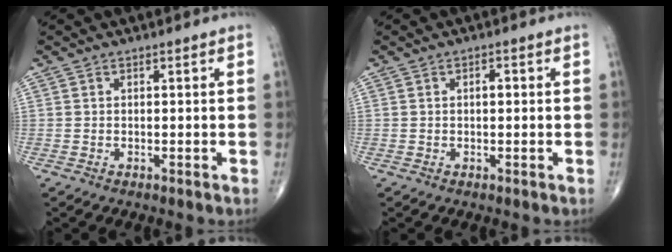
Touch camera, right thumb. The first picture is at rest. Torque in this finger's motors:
{"motor_torque": [0.11, 1.19, 0.45, 0.18, 0.00]}